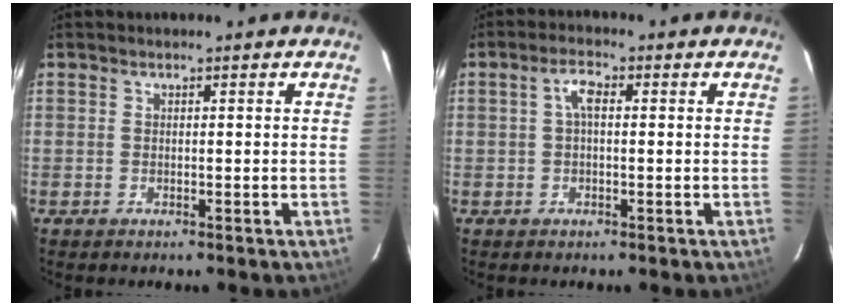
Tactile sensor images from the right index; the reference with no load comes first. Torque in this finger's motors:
{"motor_torque": [0.39, -0.09, 0.20, 0.06]}